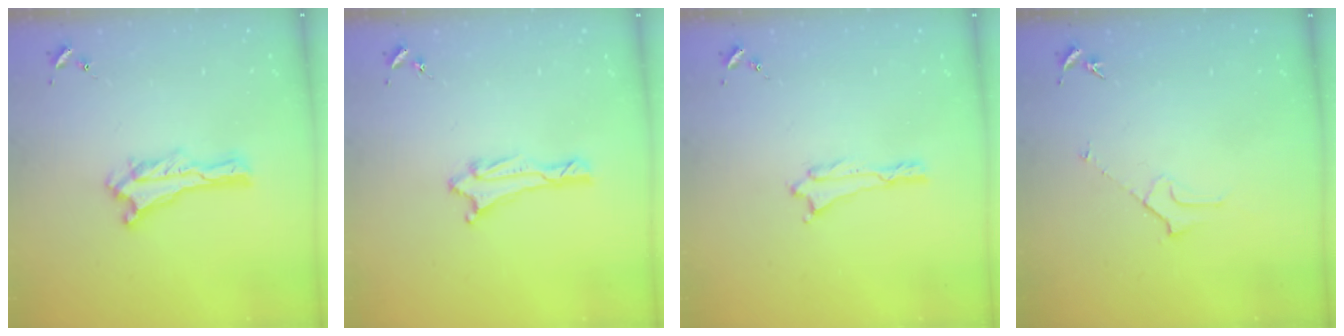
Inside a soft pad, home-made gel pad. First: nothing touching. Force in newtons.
{"total": 1.3, "press": 1.3, "slide": 0.1}
{"total": 0.0}
{"total": 2.3, "press": 2.3, "slide": 0.2}